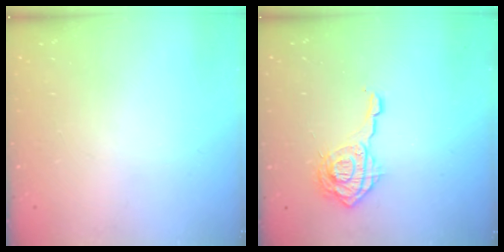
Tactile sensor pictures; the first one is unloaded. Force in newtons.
{"total": 12.4, "press": 12.4, "slide": 1.3}